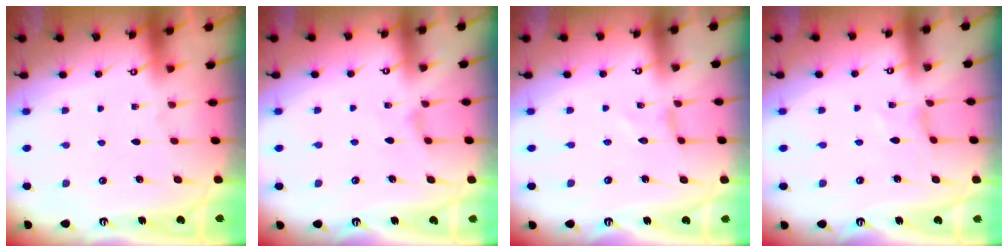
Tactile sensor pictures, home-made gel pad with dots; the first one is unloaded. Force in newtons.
{"total": 2.7, "press": 2.6, "slide": 0.4}
{"total": 0.0}
{"total": 0.6, "press": 0.5, "slide": 0.2}